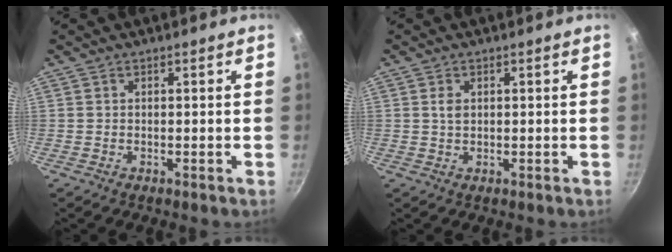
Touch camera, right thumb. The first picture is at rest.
{"total": 1.9, "force": [0.5, 1.2, 1.3], "torque": [-0.024, -0.001, 0.010]}